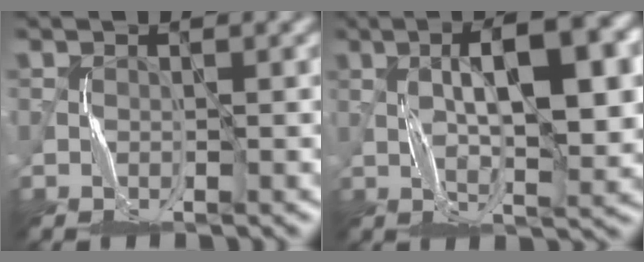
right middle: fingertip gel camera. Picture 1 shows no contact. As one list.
[{"total": 9.7, "force": [1.8, 3.1, 9.0], "torque": [-0.130, 0.009, 0.029]}]